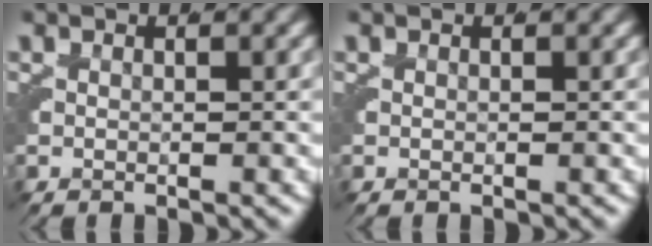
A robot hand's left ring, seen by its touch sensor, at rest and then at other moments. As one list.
[{"total": 0.0}]